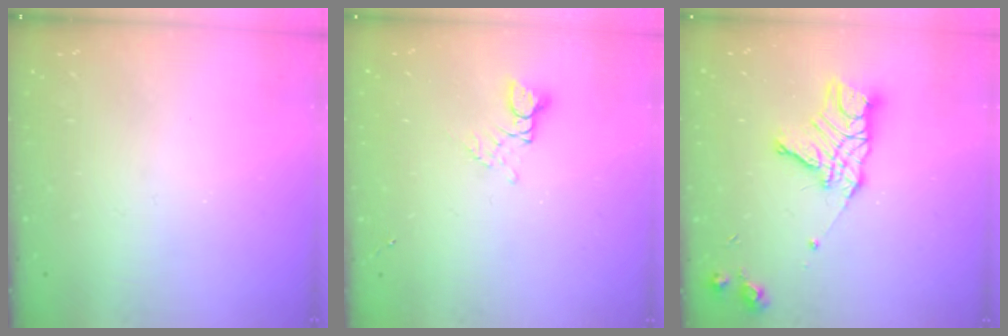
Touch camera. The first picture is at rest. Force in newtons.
{"total": 2.8, "press": 2.8, "slide": 0.3}
{"total": 12.5, "press": 12.5, "slide": 1.0}